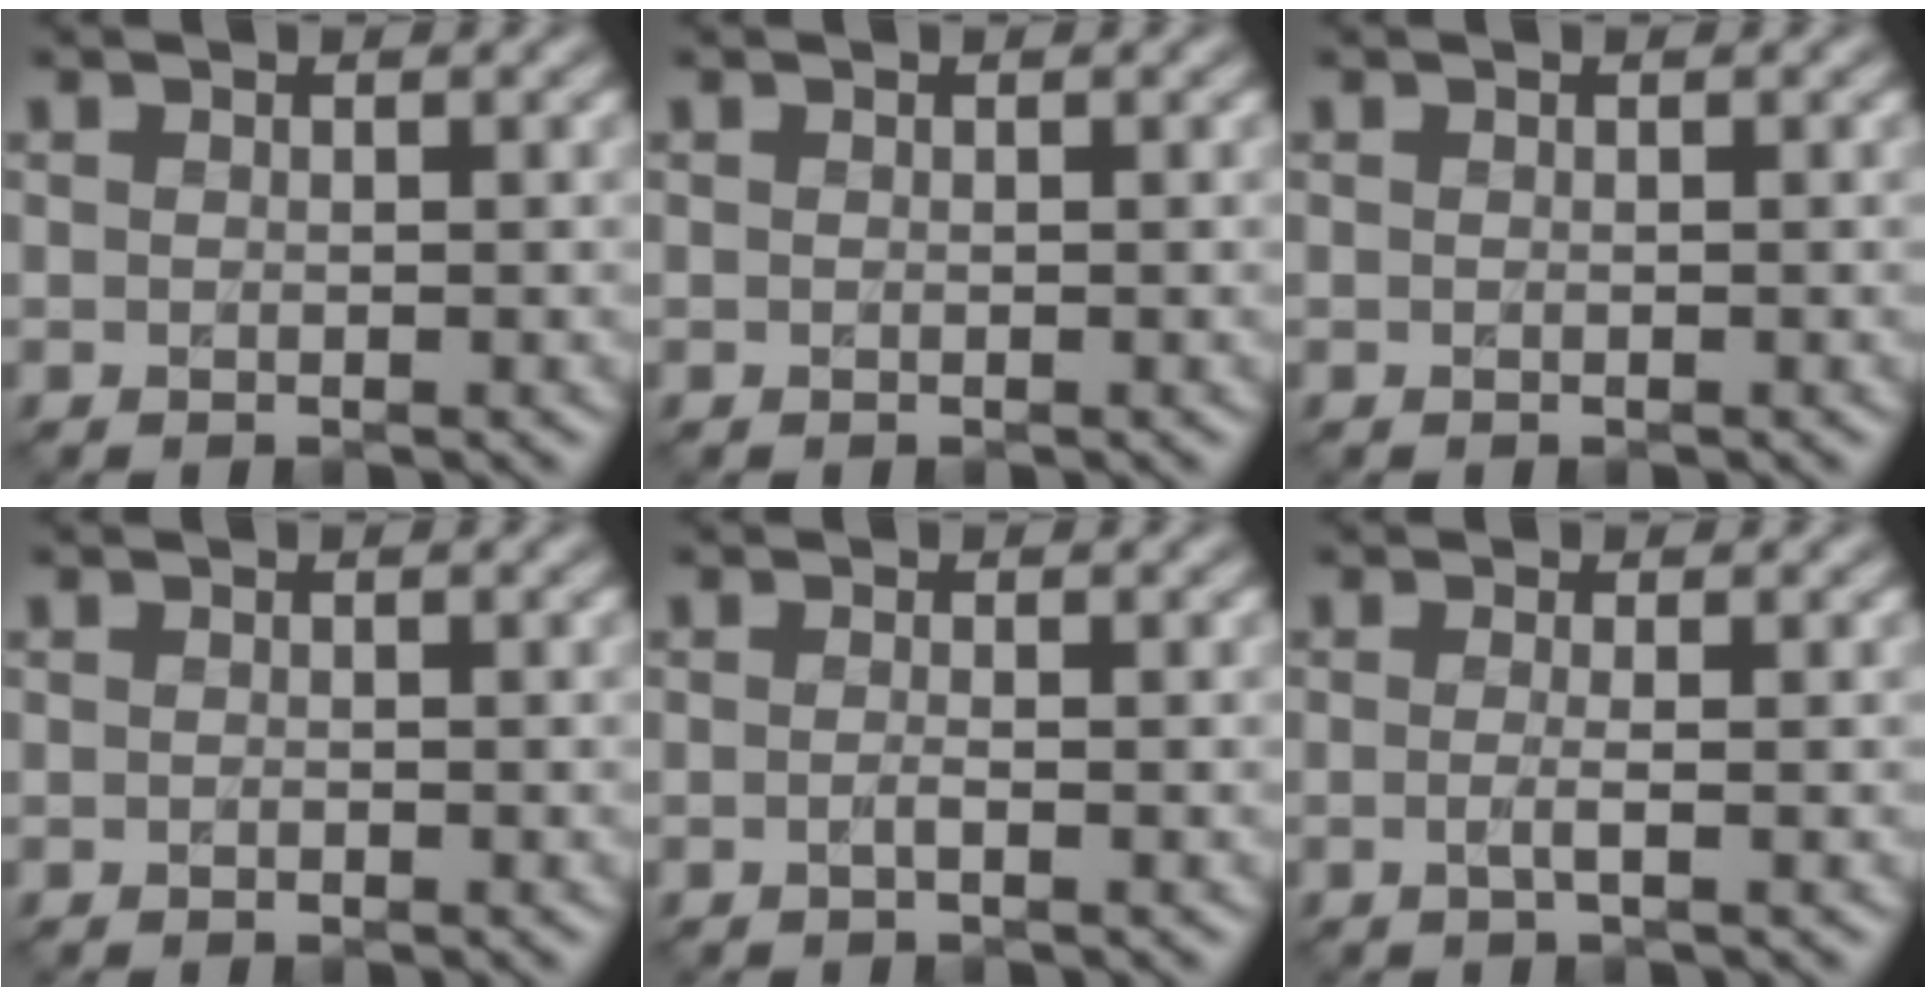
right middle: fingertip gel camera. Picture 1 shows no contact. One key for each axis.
{"total": 0.0}
{"total": 0.0}
{"total": 0.0}
{"total": 0.9, "fx": -0.3, "fy": 0.2, "fz": 0.8, "tx": -0.014, "ty": -0.002, "tz": -0.008}
{"total": 1.5, "fx": -0.2, "fy": 0.5, "fz": 1.4, "tx": -0.022, "ty": -0.005, "tz": -0.009}